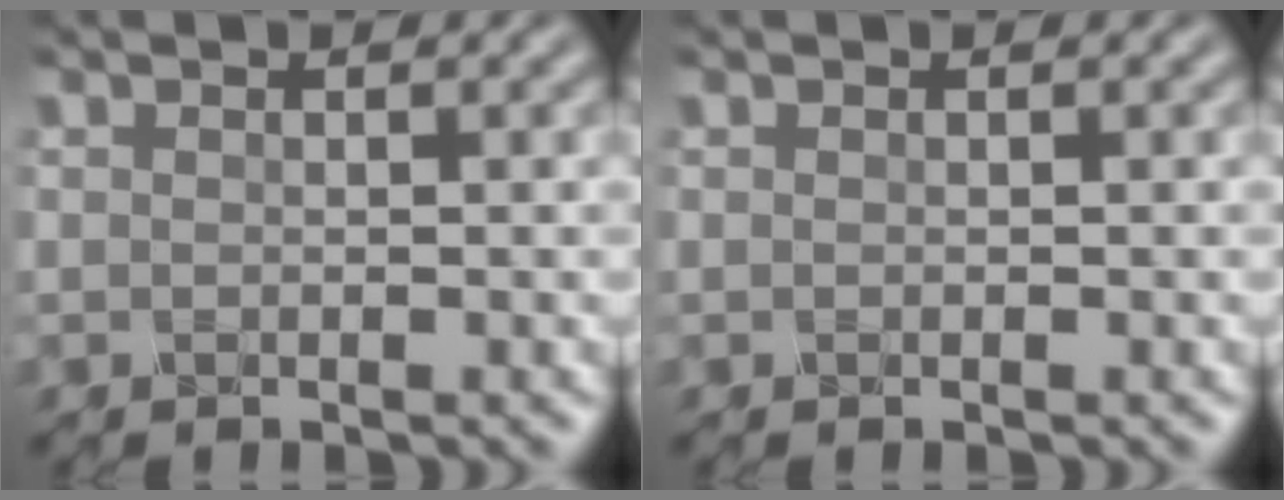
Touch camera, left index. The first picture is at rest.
{"total": 0.0}